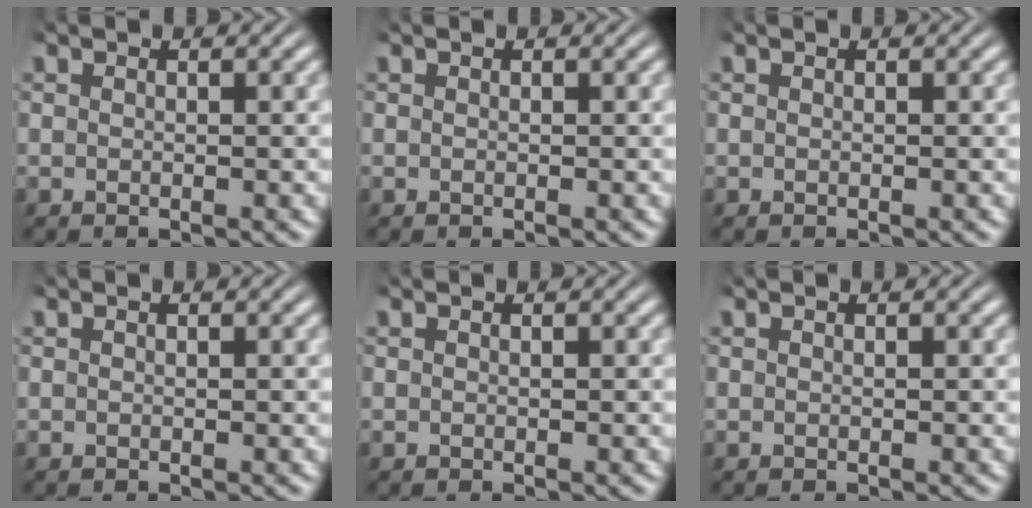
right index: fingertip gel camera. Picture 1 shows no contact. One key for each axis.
{"total": 0.0}
{"total": 0.0}
{"total": 0.0}
{"total": 0.0}
{"total": 0.0}